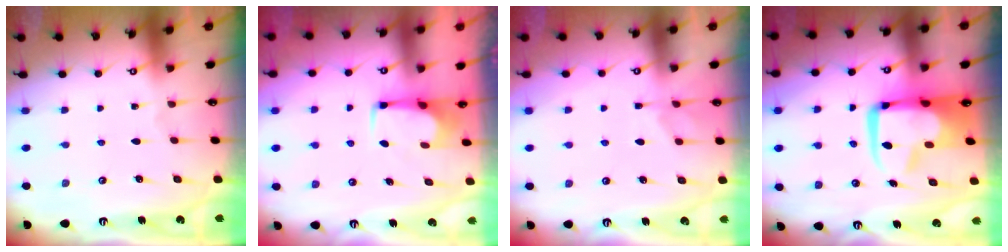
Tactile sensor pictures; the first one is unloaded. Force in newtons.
{"total": 2.7, "press": 2.6, "slide": 0.4}
{"total": 1.5, "press": 1.1, "slide": 1.0}
{"total": 12.9, "press": 12.8, "slide": 1.7}